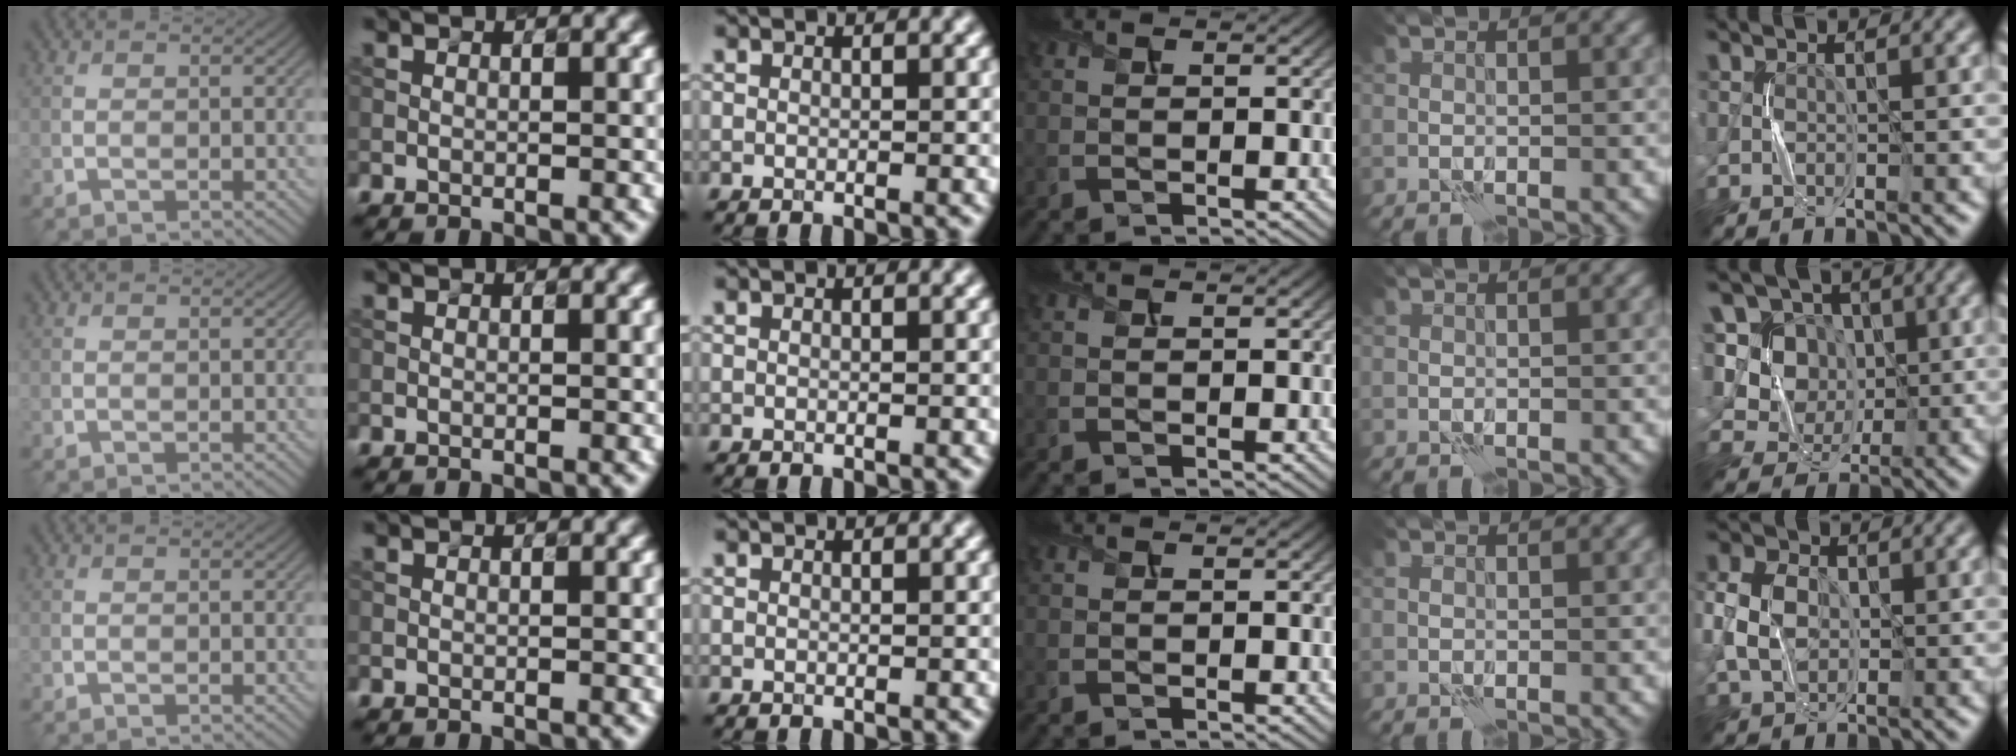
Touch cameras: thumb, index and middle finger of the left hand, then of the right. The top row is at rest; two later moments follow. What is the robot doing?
{"motion": "press", "object": "button"}